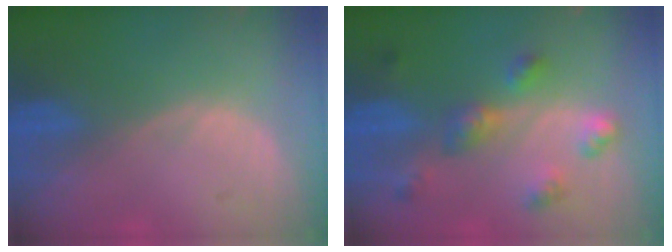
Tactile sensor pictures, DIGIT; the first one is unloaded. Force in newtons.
{"total": 6.3, "press": 5.8, "slide": 2.4}